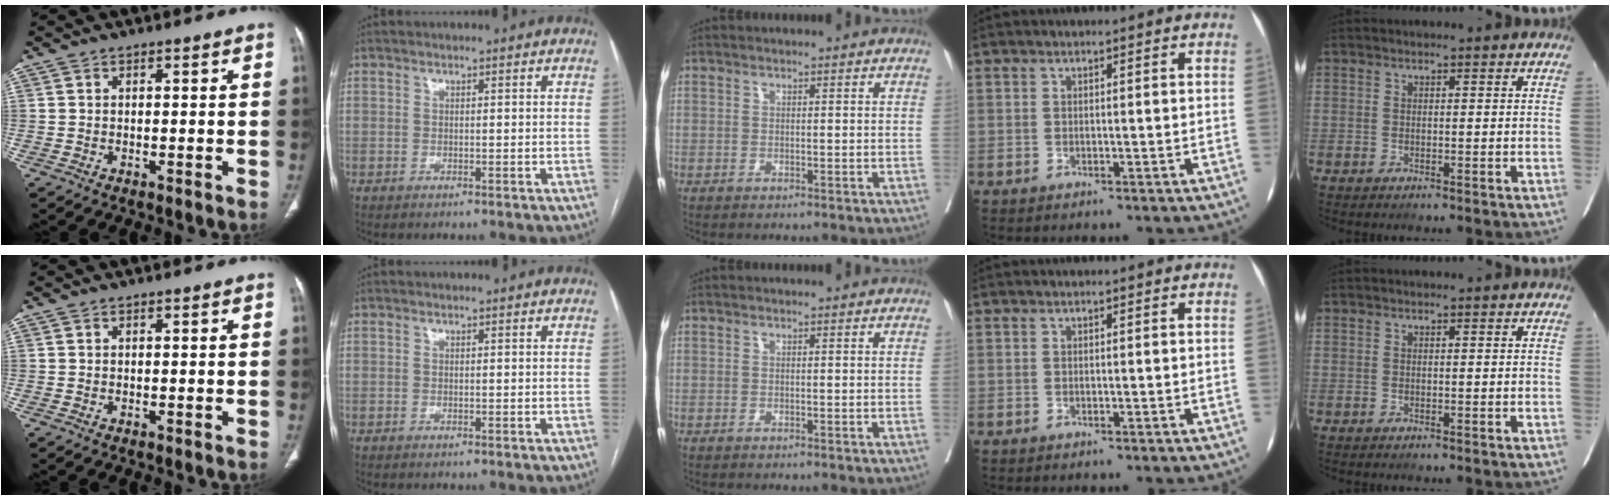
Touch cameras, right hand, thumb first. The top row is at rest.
{}